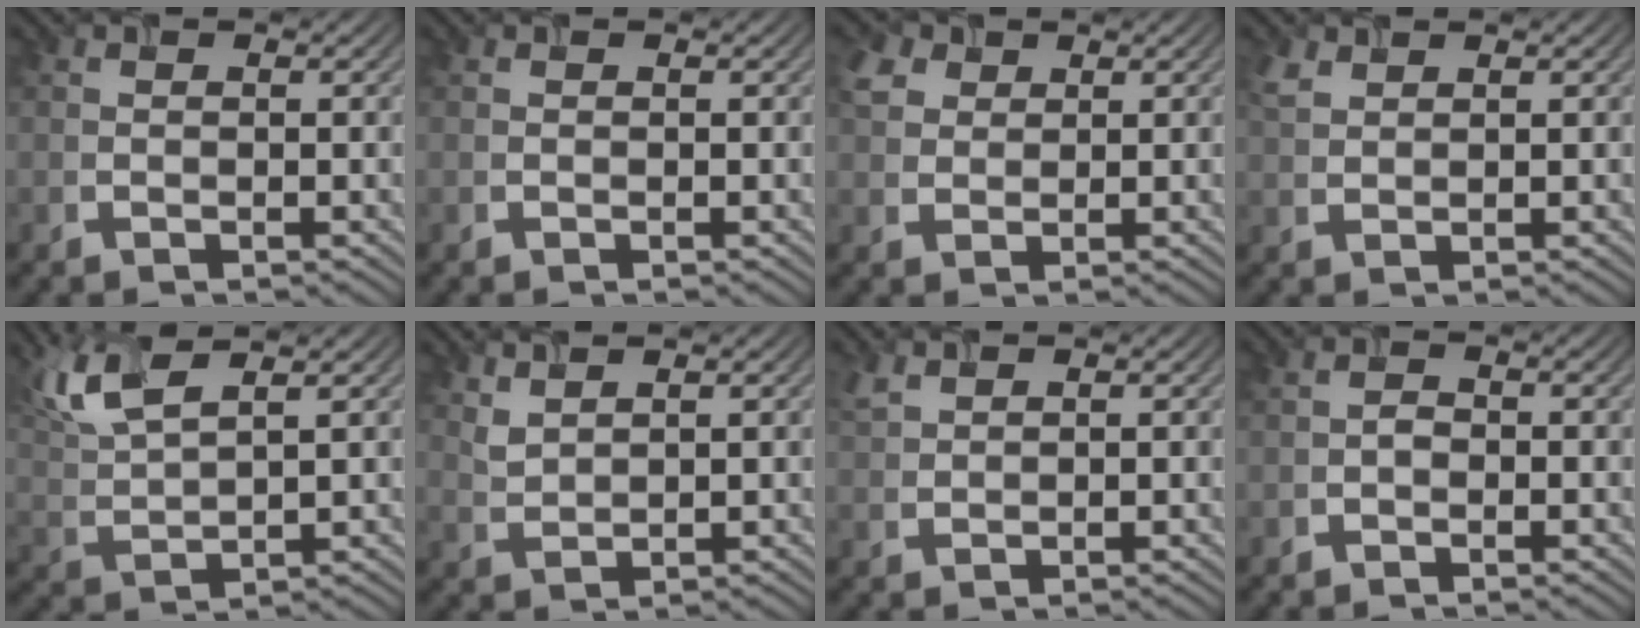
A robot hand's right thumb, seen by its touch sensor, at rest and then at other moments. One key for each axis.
{"total": 0.0}
{"total": 3.5, "fx": 1.7, "fy": 2.6, "fz": 1.6, "tx": -0.047, "ty": 0.008, "tz": 0.037}
{"total": 1.9, "fx": 1.4, "fy": 0.9, "fz": 1.0, "tx": -0.030, "ty": 0.003, "tz": 0.035}
{"total": 7.8, "fx": 4.8, "fy": 2.3, "fz": 5.8, "tx": -0.142, "ty": 0.016, "tz": 0.101}
{"total": 2.6, "fx": 2.1, "fy": 0.8, "fz": 1.3, "tx": -0.034, "ty": -0.002, "tz": 0.052}
{"total": 2.0, "fx": 1.6, "fy": 0.8, "fz": 0.9, "tx": -0.032, "ty": 0.004, "tz": 0.040}
{"total": 1.0, "fx": -0.4, "fy": 0.7, "fz": 0.5, "tx": -0.010, "ty": 0.001, "tz": -0.011}